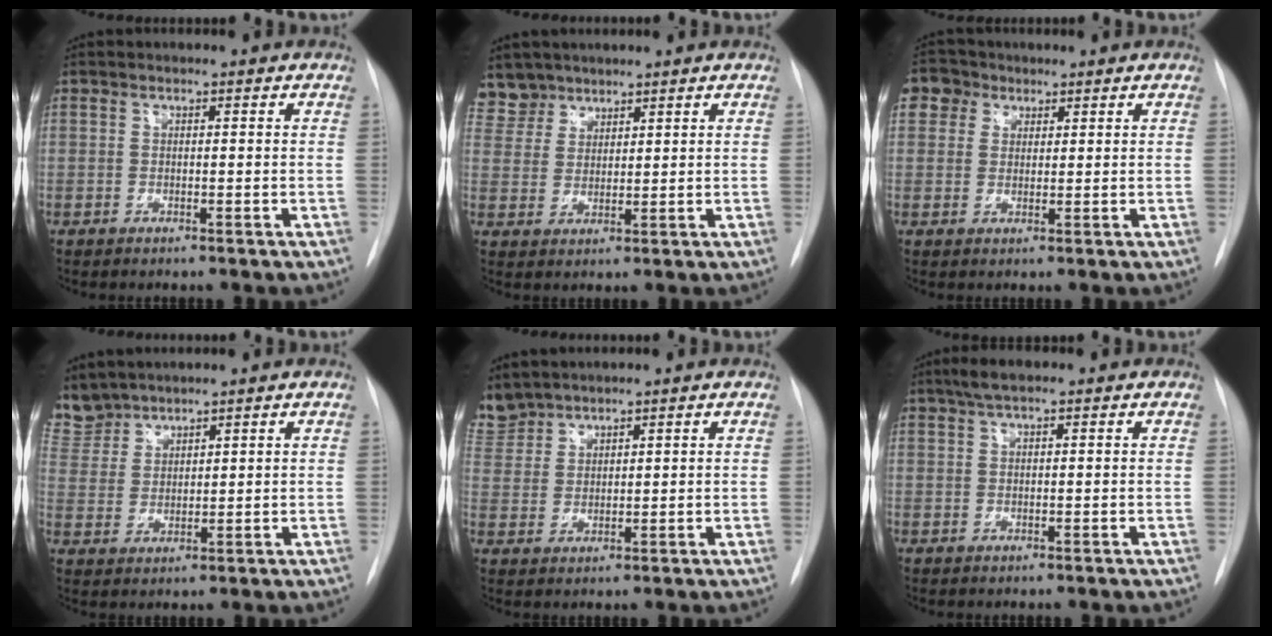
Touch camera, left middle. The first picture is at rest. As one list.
[{"total": 5.0, "force": [4.3, 2.5, -0.4], "torque": [0.019, 0.005, 0.086]}, {"total": 4.2, "force": [2.1, 3.6, 0.7], "torque": [-0.013, 0.015, 0.038]}, {"total": 6.3, "force": [6.0, 1.8, -0.1], "torque": [-0.002, 0.007, 0.132]}, {"total": 5.6, "force": [5.4, 1.7, 0.2], "torque": [-0.012, 0.011, 0.118]}, {"total": 2.9, "force": [2.1, 0.4, 2.0], "torque": [-0.042, 0.010, 0.039]}]